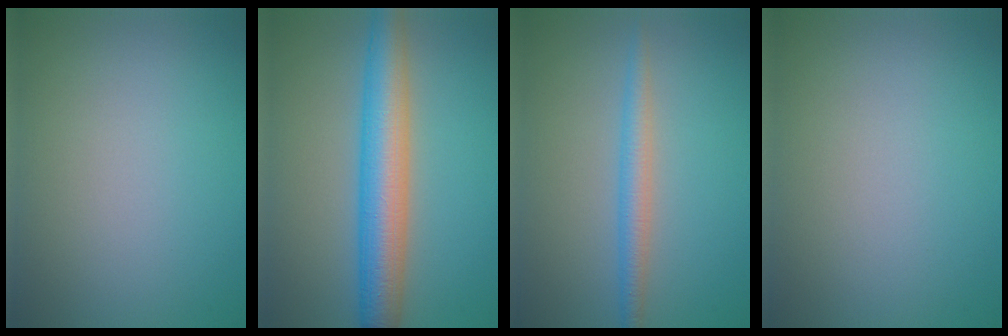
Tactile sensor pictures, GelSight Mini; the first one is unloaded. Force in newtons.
{"total": 6.9, "press": 6.9, "slide": 0.1}
{"total": 2.5, "press": 2.5, "slide": 0.1}
{"total": 0.0}